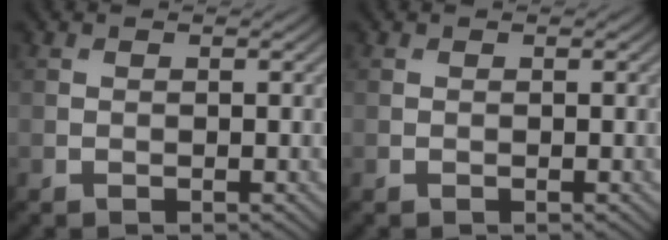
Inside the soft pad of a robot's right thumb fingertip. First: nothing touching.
{"total": 0.0}